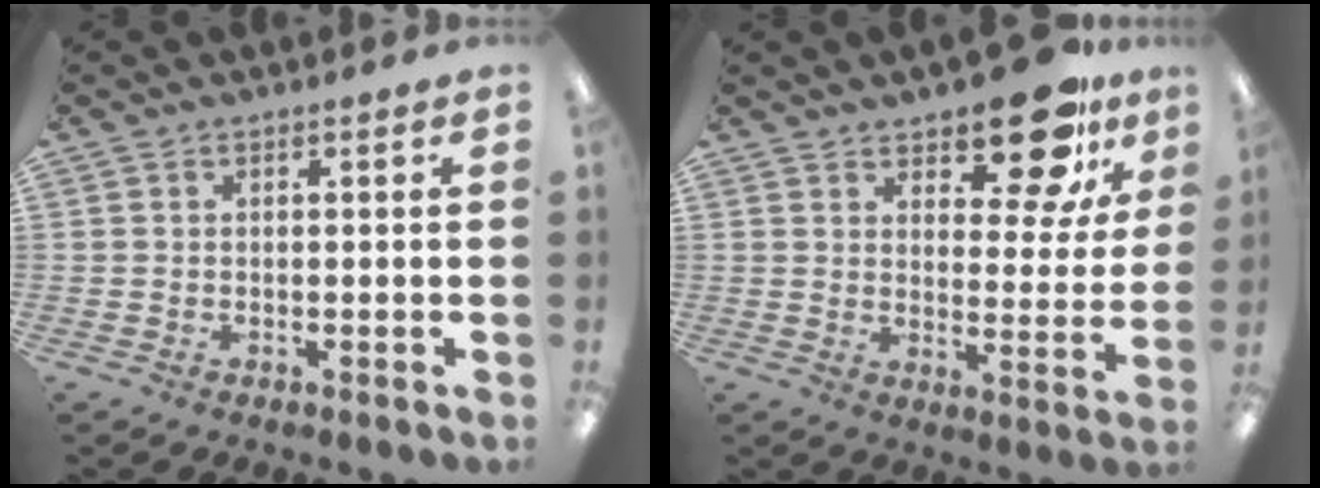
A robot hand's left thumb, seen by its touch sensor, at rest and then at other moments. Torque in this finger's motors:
{"motor_torque": [0.36, 0.50, -0.21, 0.01, 0.06]}